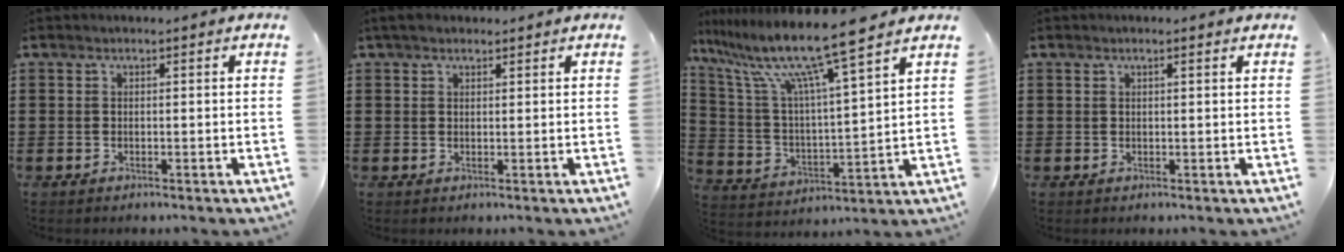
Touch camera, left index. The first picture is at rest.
{"total": 1.8, "force": [1.4, 0.9, 0.8], "torque": [-0.019, 0.007, 0.028]}
{"total": 11.7, "force": [9.4, -0.1, 7.0], "torque": [-0.173, -0.055, 0.155]}
{"total": 1.0, "force": [0.6, 0.0, 0.8], "torque": [-0.016, 0.001, 0.011]}